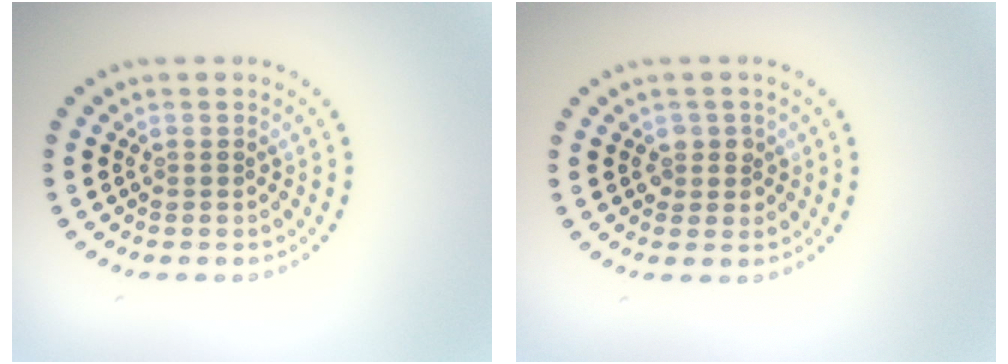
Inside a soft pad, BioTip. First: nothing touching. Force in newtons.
{"total": 1.5, "press": 1.4, "slide": 0.5}